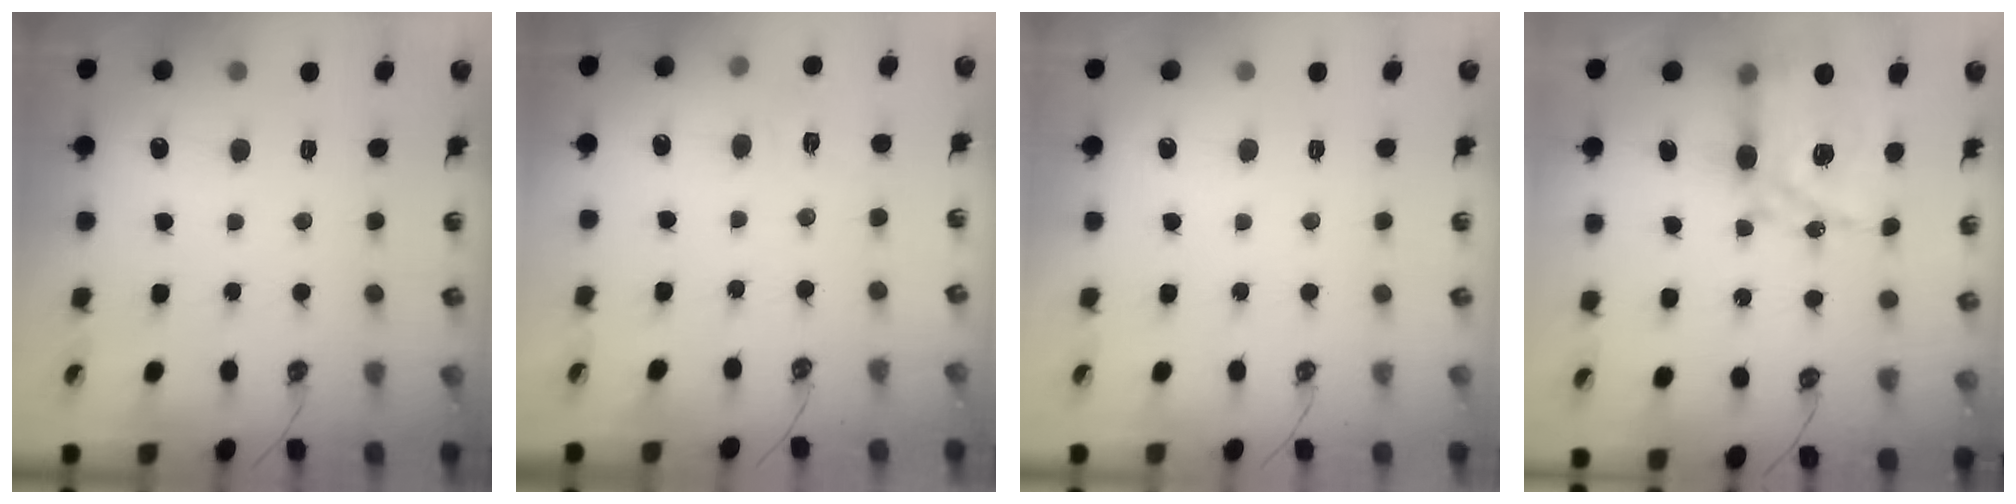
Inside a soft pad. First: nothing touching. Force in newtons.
{"total": 3.9, "press": 3.9, "slide": 0.5}
{"total": 0.0}
{"total": 15.5, "press": 15.4, "slide": 1.3}